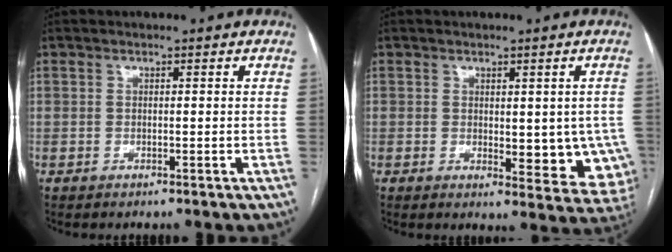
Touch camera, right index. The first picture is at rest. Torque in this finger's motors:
{"motor_torque": [0.19, -0.04, 0.14, 0.03]}